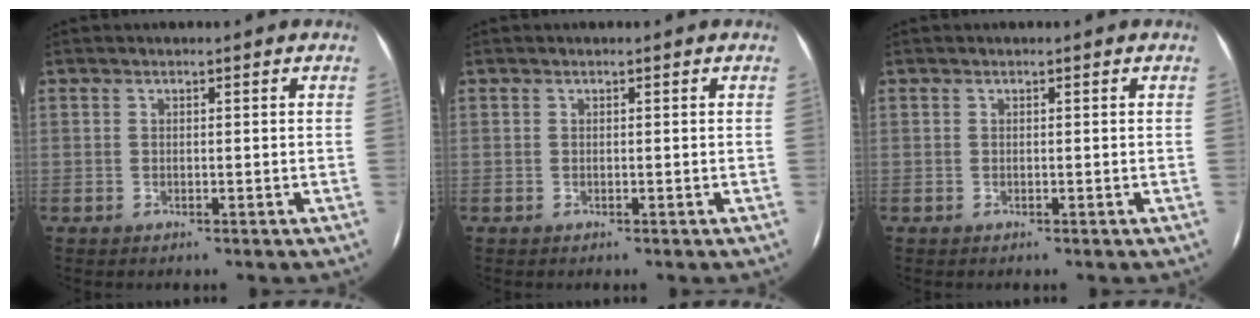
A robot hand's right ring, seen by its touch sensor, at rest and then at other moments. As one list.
[{"total": 0.0}, {"total": 0.0}]